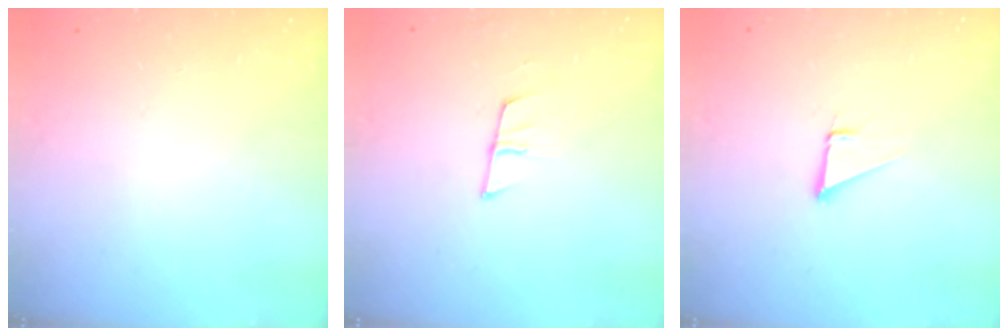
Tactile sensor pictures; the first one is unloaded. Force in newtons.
{"total": 6.9, "press": 6.3, "slide": 2.8}
{"total": 1.9, "press": 1.9, "slide": 0.0}